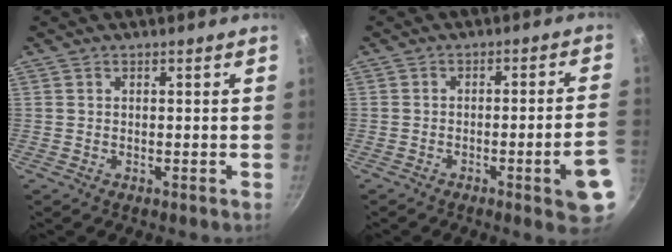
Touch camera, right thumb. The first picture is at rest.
{"total": 11.8, "force": [-4.6, 1.3, 10.8], "torque": [-0.123, 0.031, -0.055]}